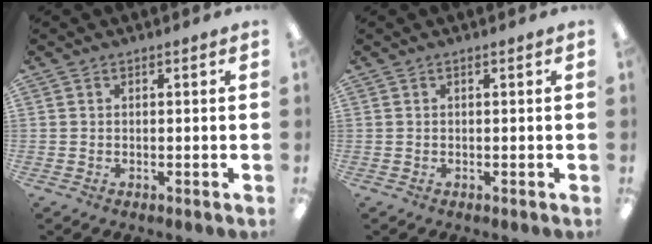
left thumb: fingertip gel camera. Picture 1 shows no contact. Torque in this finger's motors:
{"motor_torque": [0.04, -0.03, -0.14, 0.07, 0.00]}